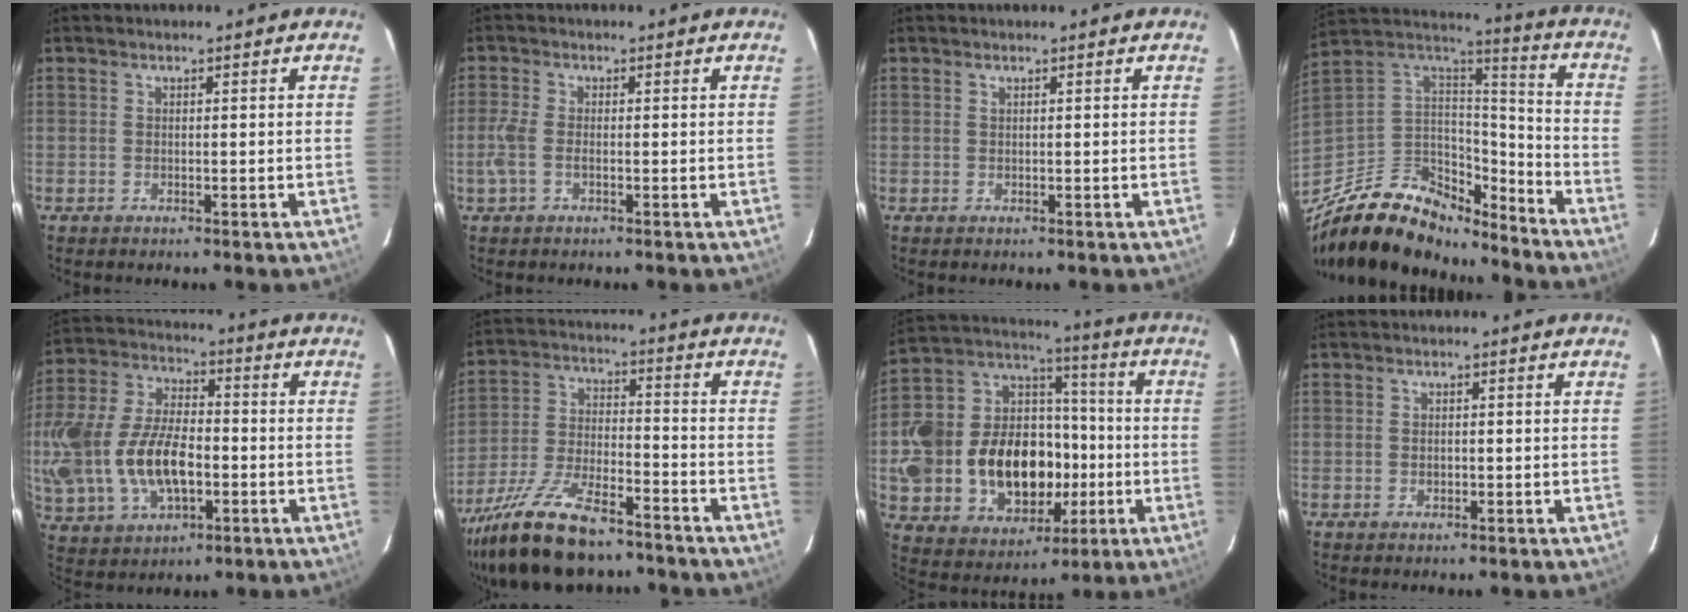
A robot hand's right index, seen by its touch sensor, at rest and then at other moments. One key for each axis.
{"total": 3.5, "fx": -0.9, "fy": 1.5, "fz": 3.0, "tx": -0.073, "ty": -0.002, "tz": -0.020}
{"total": 0.0}
{"total": 23.7, "fx": -17.3, "fy": 10.4, "fz": 12.3, "tx": -0.262, "ty": 0.006, "tz": -0.287}
{"total": 23.7, "fx": -4.0, "fy": 13.9, "fz": 18.8, "tx": -0.437, "ty": -0.007, "tz": -0.057}
{"total": 19.5, "fx": -14.7, "fy": 6.5, "fz": 11.1, "tx": -0.231, "ty": -0.033, "tz": -0.252}
{"total": 24.7, "fx": -4.3, "fy": 18.3, "fz": 16.0, "tx": -0.368, "ty": 0.041, "tz": -0.045}
{"total": 1.1, "fx": -0.1, "fy": 0.9, "fz": 0.6, "tx": -0.010, "ty": 0.003, "tz": -0.001}